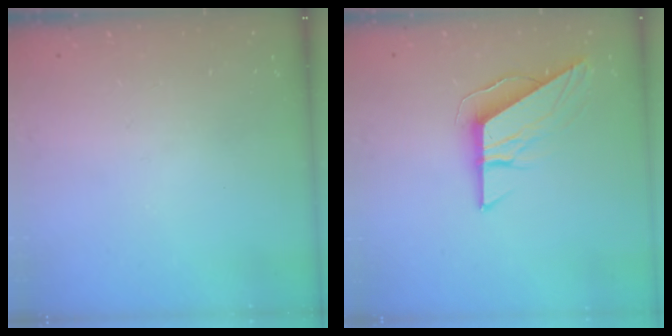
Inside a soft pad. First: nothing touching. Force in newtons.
{"total": 9.2, "press": 9.2, "slide": 0.6}